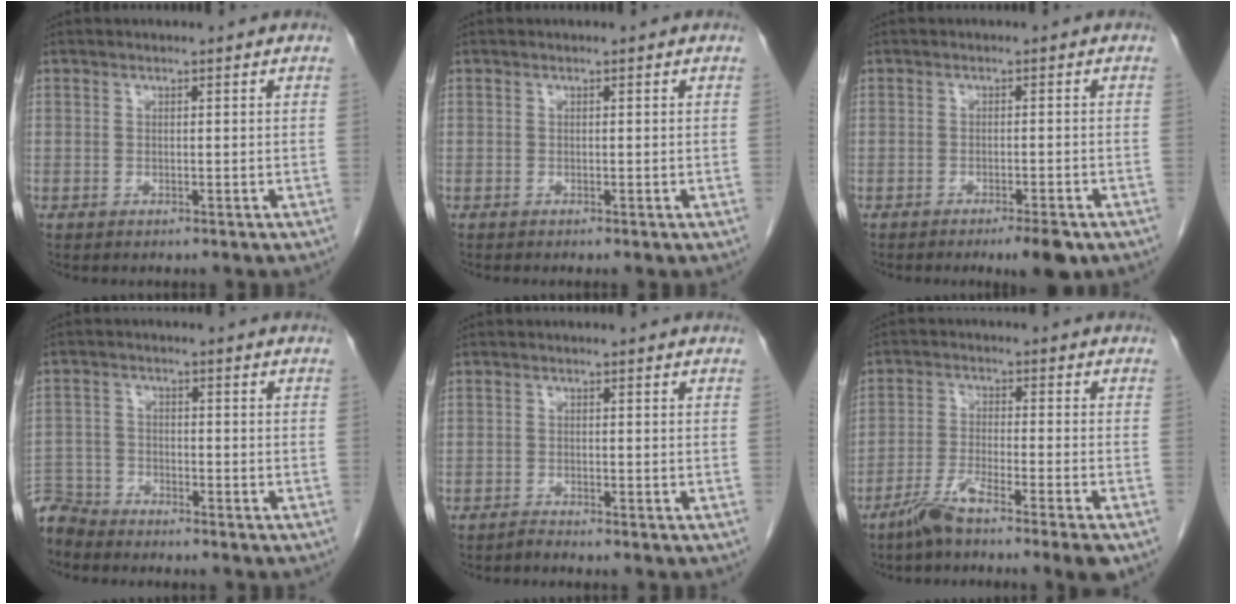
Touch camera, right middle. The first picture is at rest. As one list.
[{"total": 0.0}, {"total": 3.8, "force": [-2.5, 0.5, 2.7], "torque": [-0.035, -0.005, -0.033]}, {"total": 6.4, "force": [-6.2, 1.5, 0.0], "torque": [-0.004, -0.004, -0.122]}, {"total": 1.0, "force": [-0.9, -0.2, 0.0], "torque": [-0.003, -0.006, -0.017]}, {"total": 8.0, "force": [-5.8, -0.4, 5.5], "torque": [-0.098, -0.018, -0.107]}]